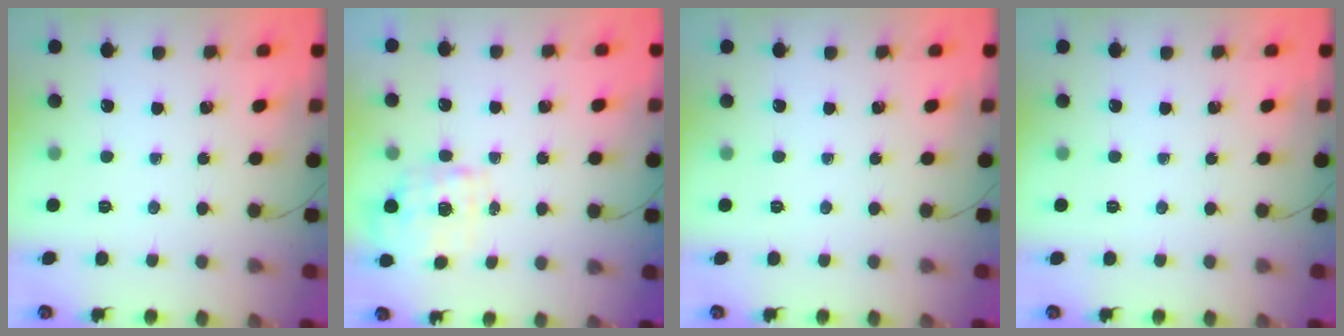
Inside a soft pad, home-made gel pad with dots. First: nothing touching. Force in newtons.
{"total": 1.8, "press": 1.7, "slide": 0.6}
{"total": 0.0}
{"total": 0.0}